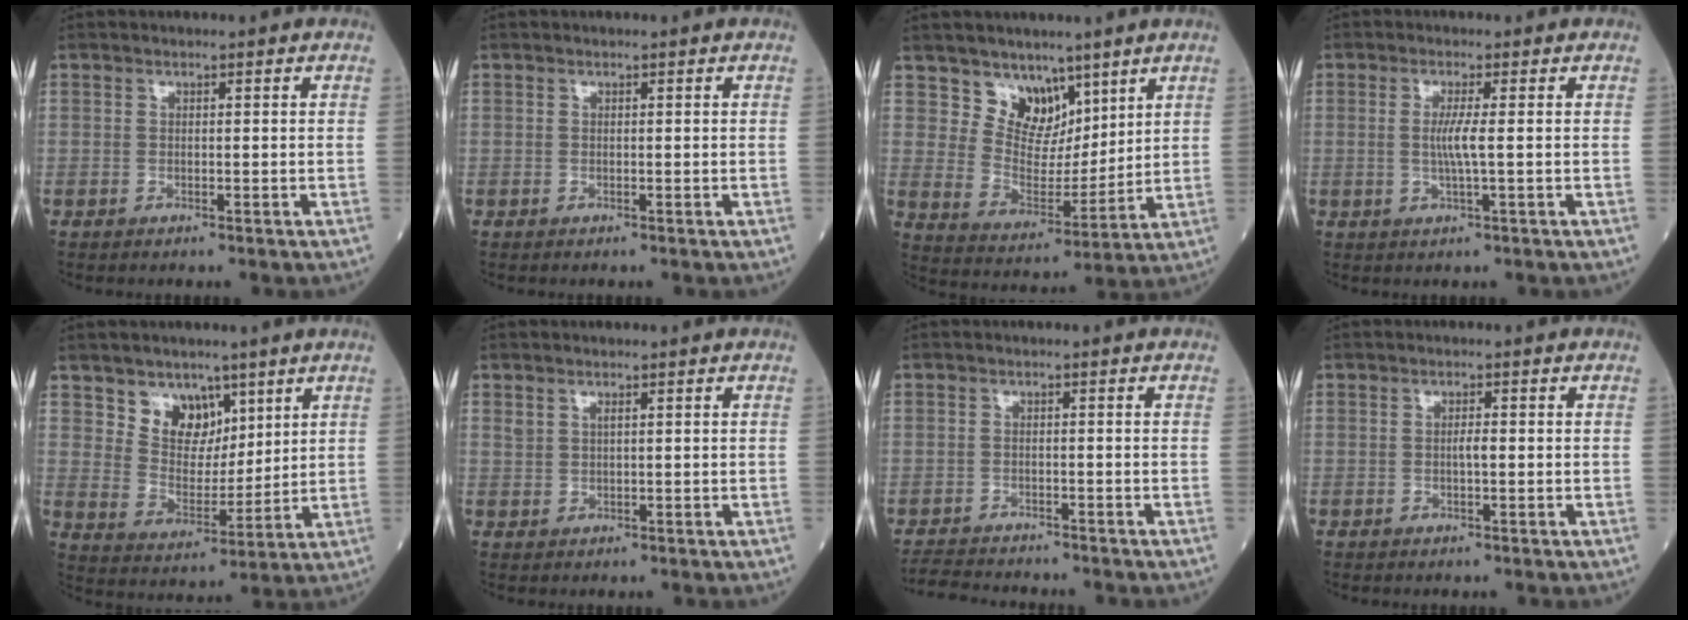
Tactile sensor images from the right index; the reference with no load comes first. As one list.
[{"total": 0.0}, {"total": 8.1, "force": [5.7, 5.2, 2.7], "torque": [-0.045, -0.001, 0.114]}, {"total": 3.1, "force": [0.0, -0.4, 3.1], "torque": [-0.065, -0.005, -0.001]}, {"total": 7.7, "force": [4.8, 5.2, 2.8], "torque": [-0.050, 0.002, 0.094]}, {"total": 1.2, "force": [0.8, 0.5, 0.8], "torque": [-0.019, 0.005, 0.017]}, {"total": 5.8, "force": [-5.6, 0.3, 1.2], "torque": [-0.018, -0.019, -0.094]}, {"total": 1.2, "force": [-0.2, 0.2, 1.2], "torque": [-0.021, 0.001, -0.004]}]